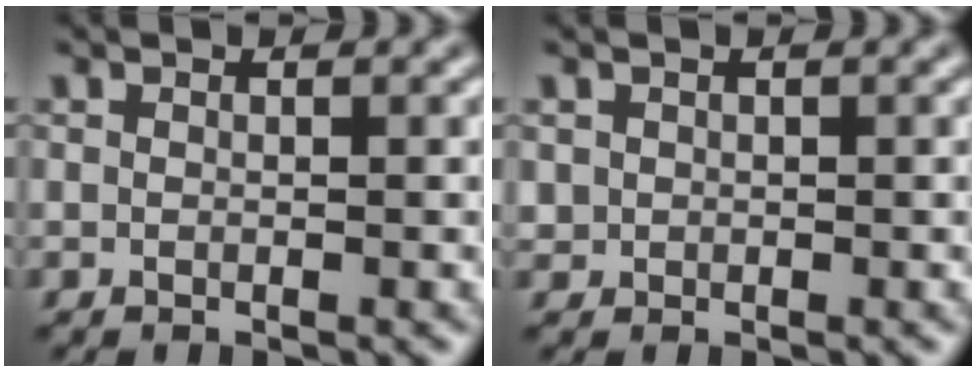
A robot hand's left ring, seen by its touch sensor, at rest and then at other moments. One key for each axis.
{"total": 0.5, "fx": 0.2, "fy": 0.5, "fz": 0.0, "tx": 0.004, "ty": -0.003, "tz": 0.004}